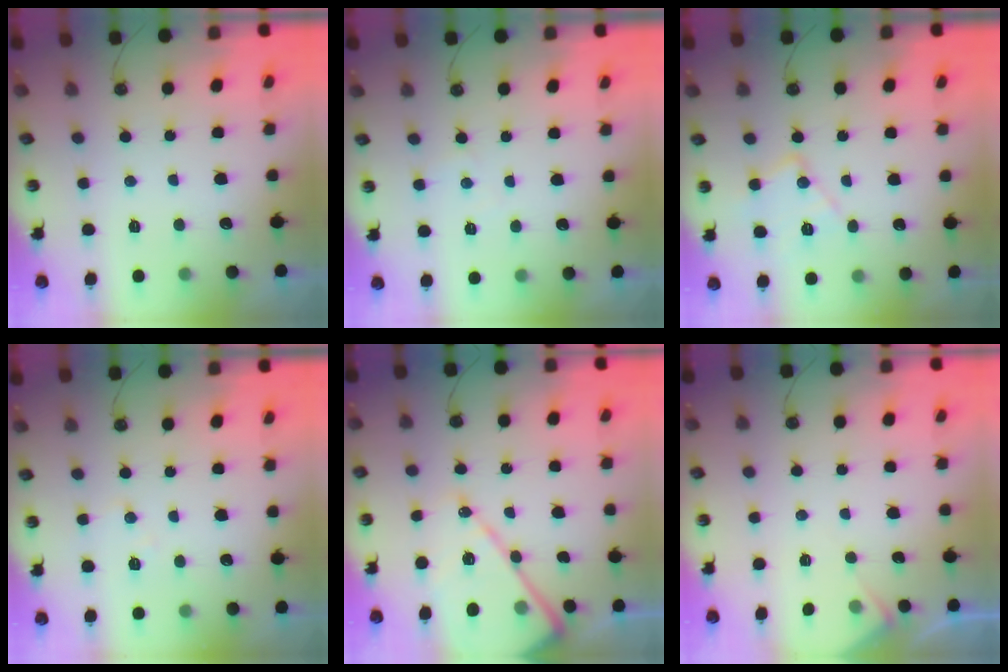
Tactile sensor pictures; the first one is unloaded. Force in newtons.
{"total": 3.4, "press": 3.3, "slide": 0.5}
{"total": 12.2, "press": 12.2, "slide": 0.8}
{"total": 7.3, "press": 7.2, "slide": 1.0}
{"total": 15.9, "press": 15.8, "slide": 1.9}
{"total": 4.0, "press": 4.0, "slide": 0.4}